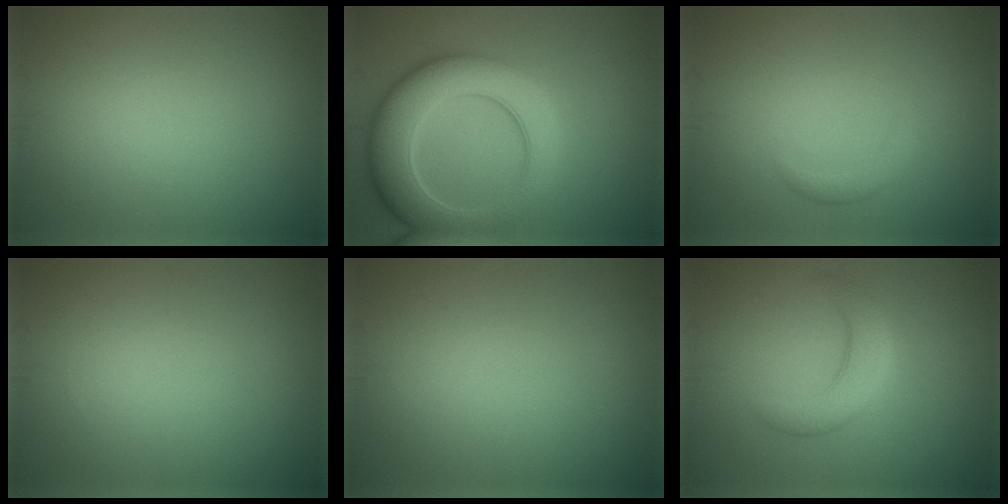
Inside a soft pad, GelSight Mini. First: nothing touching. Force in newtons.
{"total": 8.7, "press": 8.7, "slide": 0.4}
{"total": 1.2, "press": 1.2, "slide": 0.1}
{"total": 0.0}
{"total": 0.0}
{"total": 3.6, "press": 3.6, "slide": 0.2}